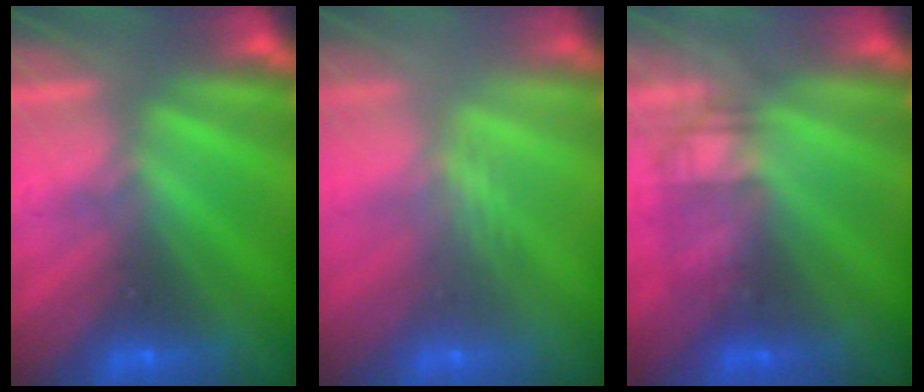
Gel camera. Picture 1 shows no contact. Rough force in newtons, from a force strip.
{"total": 2.4}
{"total": 2.2}